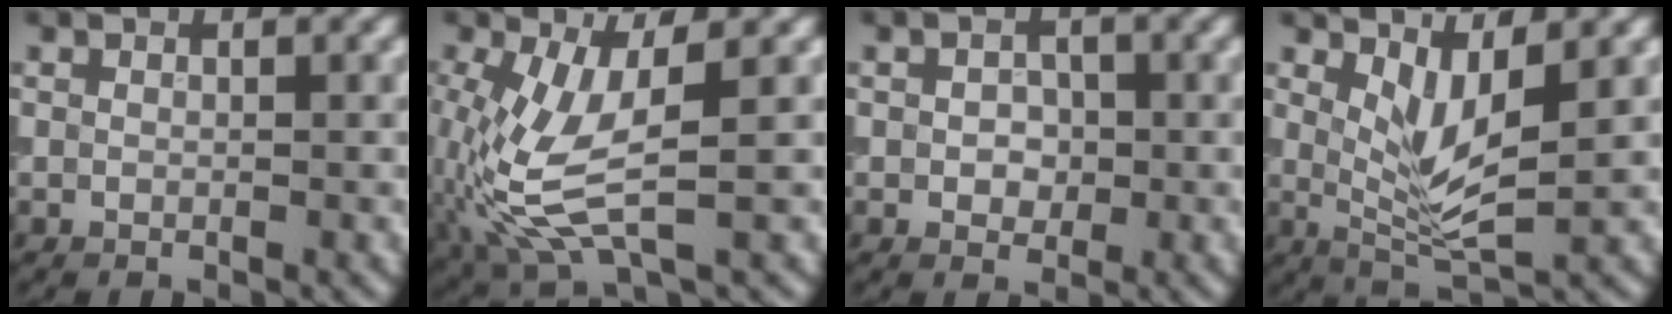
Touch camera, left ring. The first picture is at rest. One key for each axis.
{"total": 7.1, "fx": -1.0, "fy": 2.7, "fz": 6.5, "tx": -0.169, "ty": -0.007, "tz": -0.016}
{"total": 1.7, "fx": -0.1, "fy": 1.4, "fz": 1.0, "tx": -0.015, "ty": -0.001, "tz": -0.004}
{"total": 4.0, "fx": 1.3, "fy": 1.0, "fz": 3.6, "tx": -0.076, "ty": -0.012, "tz": 0.029}